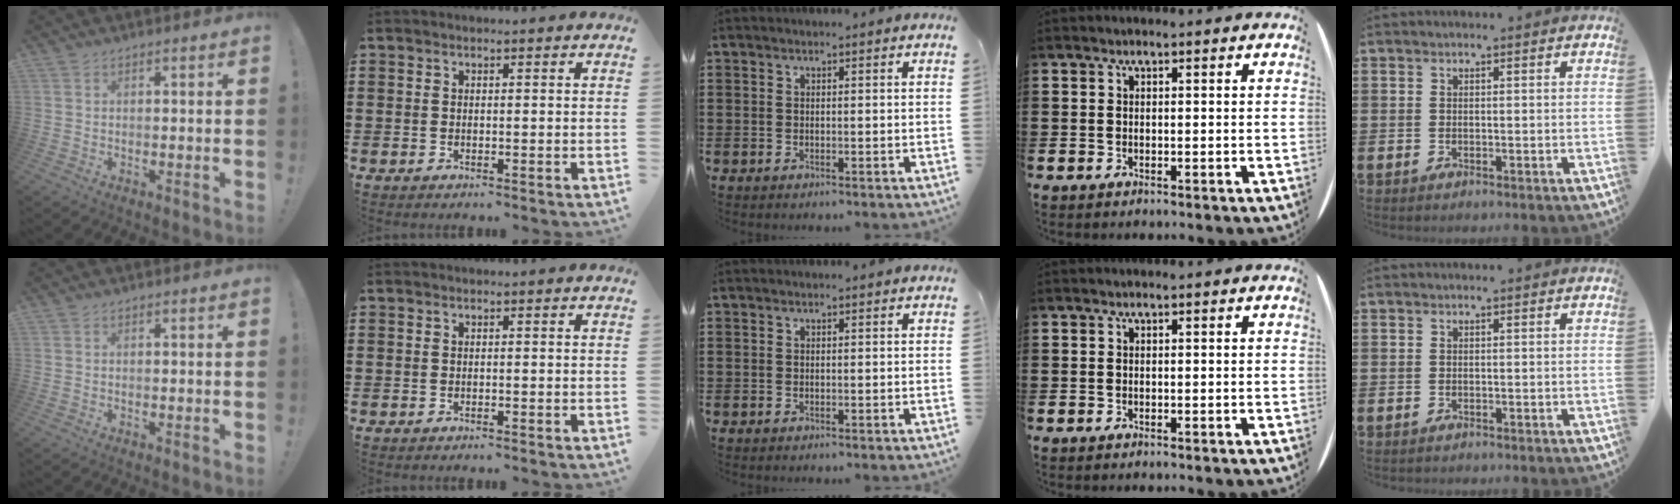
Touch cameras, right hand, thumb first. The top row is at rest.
{}